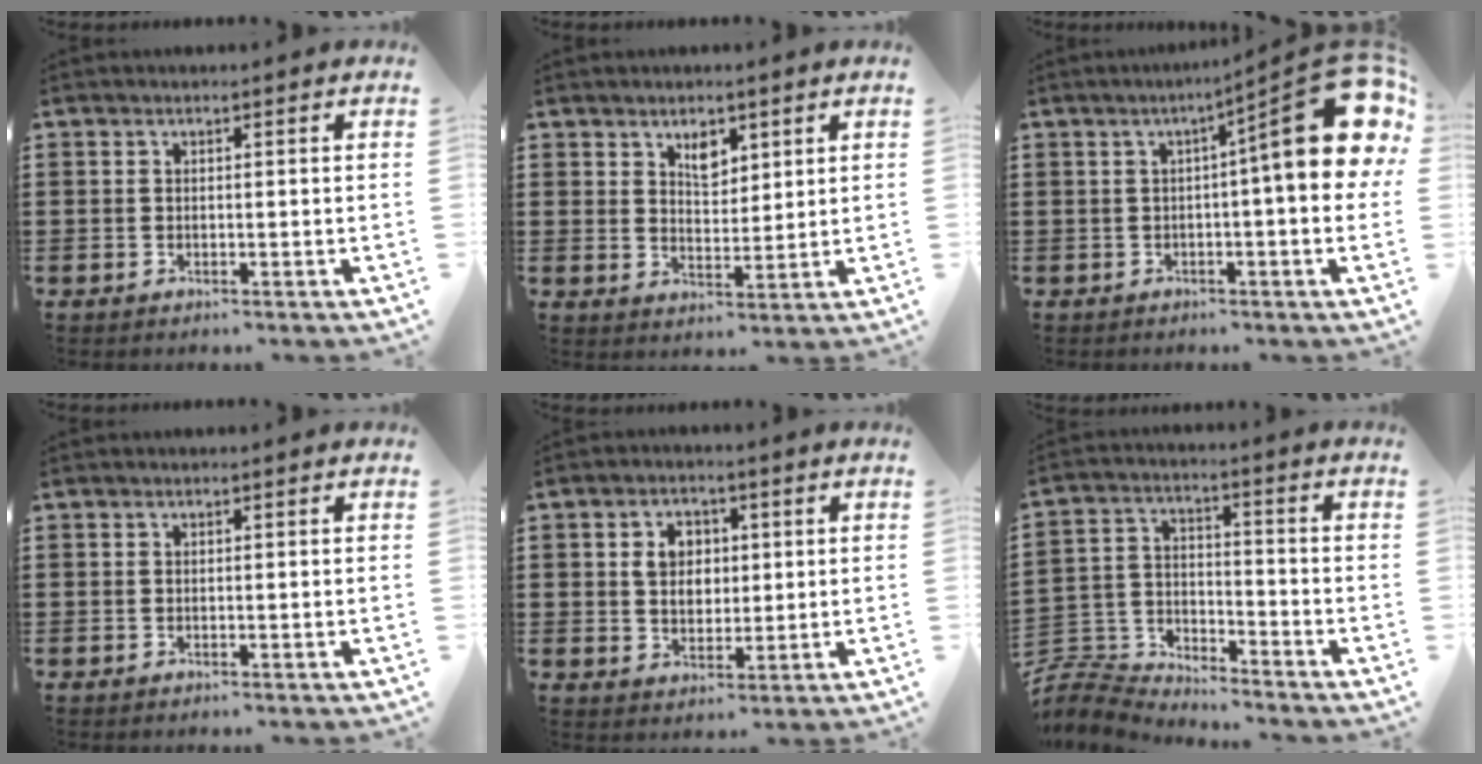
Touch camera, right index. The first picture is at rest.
{"total": 3.7, "force": [2.5, 2.0, 1.8], "torque": [-0.027, 0.001, 0.043]}
{"total": 14.9, "force": [3.8, 2.7, 14.2], "torque": [-0.198, -0.033, 0.060]}
{"total": 0.0}
{"total": 4.8, "force": [0.9, 3.7, 2.8], "torque": [-0.062, 0.013, 0.011]}
{"total": 6.1, "force": [-5.8, 1.6, 0.2], "torque": [-0.031, -0.004, -0.127]}